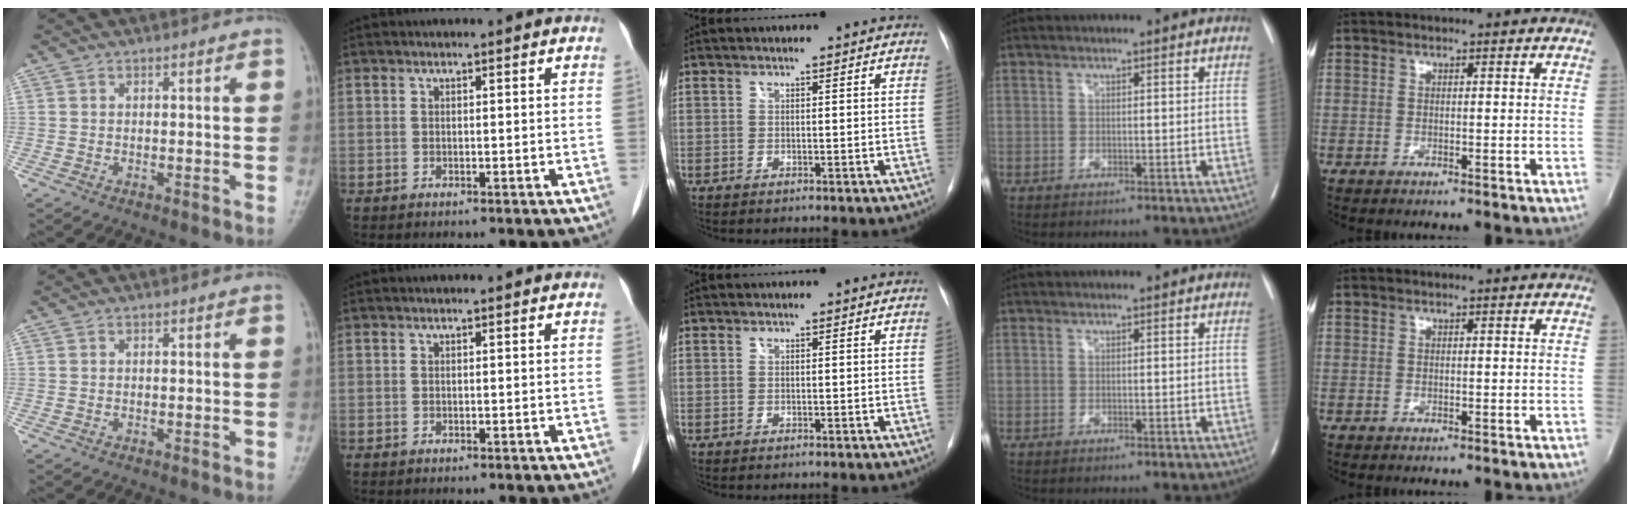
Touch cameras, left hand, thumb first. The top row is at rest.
{}